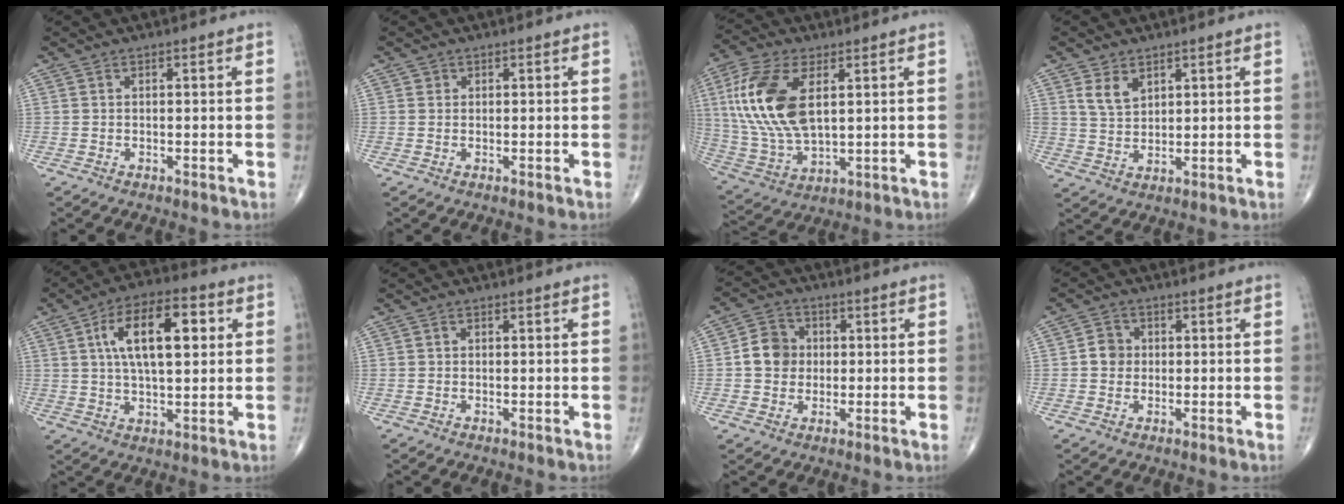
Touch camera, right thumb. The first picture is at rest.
{"total": 0.8, "force": [0.2, 0.7, 0.0], "torque": [0.006, 0.001, 0.002]}
{"total": 17.7, "force": [4.4, 9.1, 14.5], "torque": [-0.309, -0.011, 0.088]}
{"total": 4.8, "force": [2.7, 3.0, 2.6], "torque": [-0.035, -0.018, 0.057]}
{"total": 15.0, "force": [3.9, 6.8, 12.8], "torque": [-0.203, 0.008, 0.062]}
{"total": 0.5, "force": [0.0, 0.5, 0.1], "torque": [0.001, 0.001, -0.001]}
{"total": 7.0, "force": [0.2, 6.2, 3.1], "torque": [-0.032, 0.012, -0.005]}
{"total": 3.6, "force": [0.1, 3.4, 1.4], "torque": [-0.005, 0.006, -0.005]}